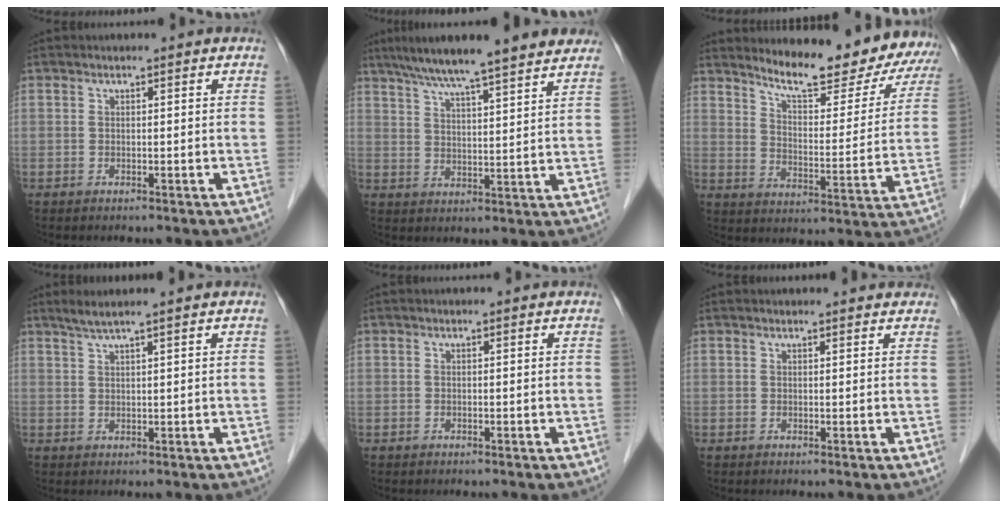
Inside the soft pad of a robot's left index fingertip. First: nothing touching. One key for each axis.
{"total": 16.3, "fx": 13.6, "fy": 1.0, "fz": 8.9, "tx": -0.140, "ty": 0.030, "tz": 0.191}
{"total": 18.4, "fx": 16.8, "fy": 3.5, "fz": 6.9, "tx": -0.091, "ty": -0.048, "tz": 0.211}
{"total": 3.0, "fx": 2.3, "fy": -0.7, "fz": 1.8, "tx": -0.041, "ty": 0.009, "tz": 0.050}
{"total": 0.0}
{"total": 4.2, "fx": 4.0, "fy": 0.9, "fz": 0.9, "tx": -0.008, "ty": 0.016, "tz": 0.037}